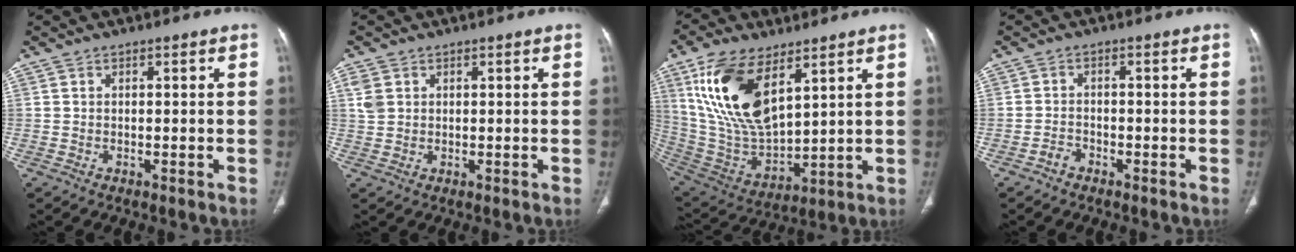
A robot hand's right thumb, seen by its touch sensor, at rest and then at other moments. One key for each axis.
{"total": 2.9, "fx": 1.0, "fy": 2.3, "fz": 1.4, "tx": -0.025, "ty": 0.002, "tz": 0.028}
{"total": 19.3, "fx": 9.0, "fy": 9.4, "fz": 14.3, "tx": -0.262, "ty": -0.035, "tz": 0.187}
{"total": 1.8, "fx": -1.4, "fy": 1.0, "fz": 0.4, "tx": -0.008, "ty": 0.009, "tz": -0.027}